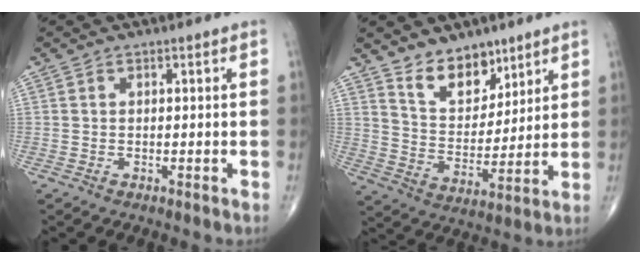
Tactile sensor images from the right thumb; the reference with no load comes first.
{"total": 10.4, "force": [7.6, 5.6, 4.3], "torque": [-0.041, -0.061, 0.144]}